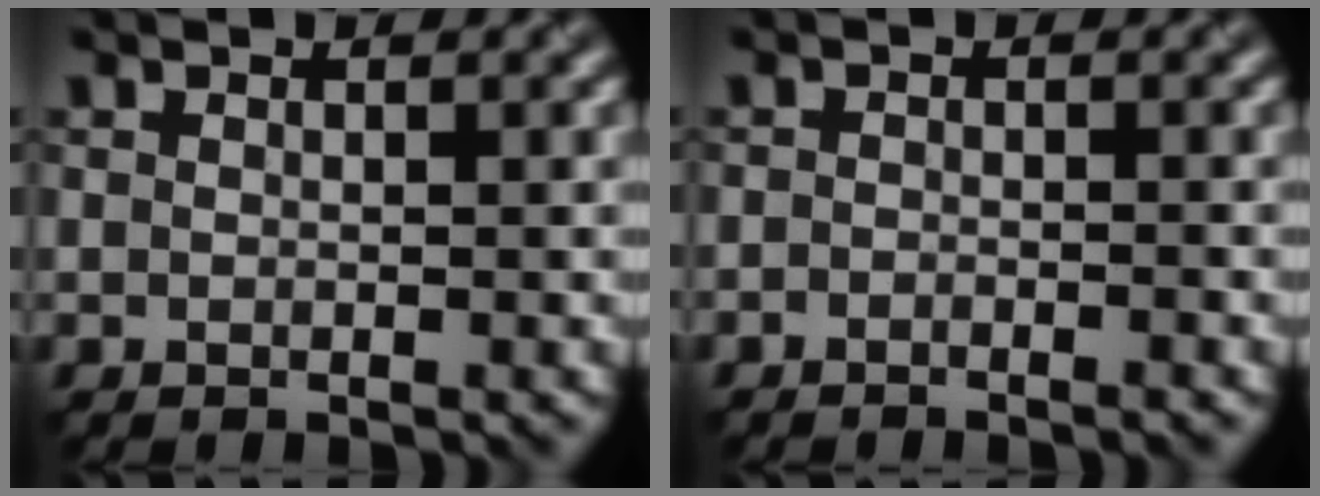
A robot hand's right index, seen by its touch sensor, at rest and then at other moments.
{"total": 1.2, "force": [-1.2, 0.0, 0.3], "torque": [-0.009, 0.003, -0.023]}